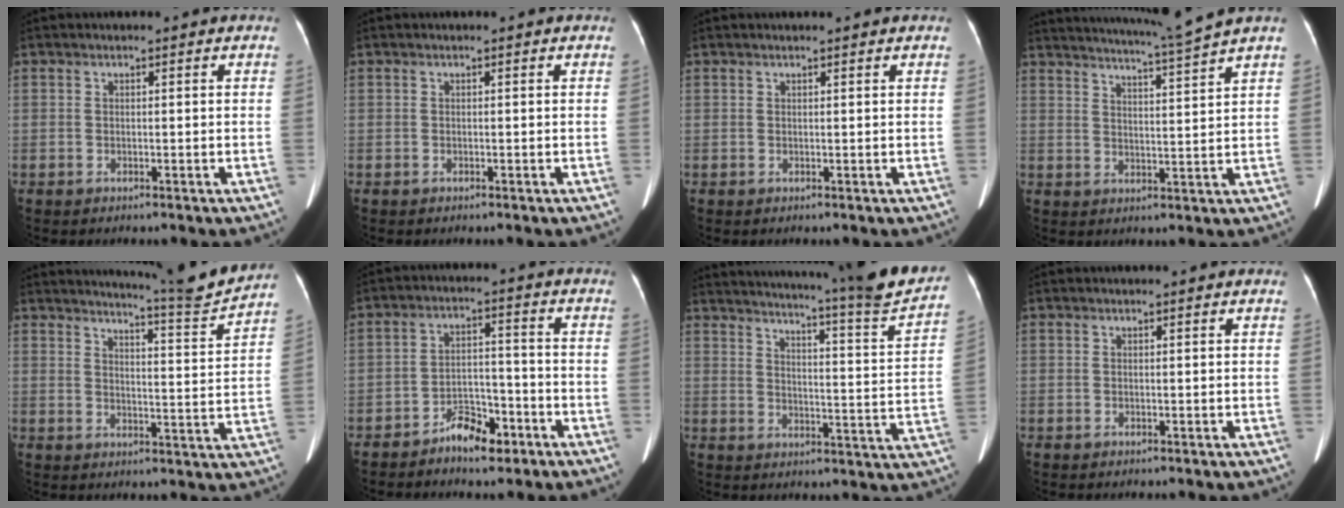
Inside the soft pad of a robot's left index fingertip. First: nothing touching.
{"total": 0.0}
{"total": 1.2, "force": [1.1, -0.1, 0.4], "torque": [-0.008, 0.007, 0.013]}
{"total": 9.9, "force": [8.9, -2.7, 3.4], "torque": [-0.062, -0.031, 0.135]}
{"total": 10.4, "force": [9.9, -2.1, 2.0], "torque": [-0.044, -0.047, 0.138]}
{"total": 6.2, "force": [-4.6, 2.6, 3.2], "torque": [-0.058, 0.010, -0.078]}
{"total": 24.7, "force": [22.2, -0.5, 10.8], "torque": [-0.166, -0.078, 0.274]}
{"total": 0.0}